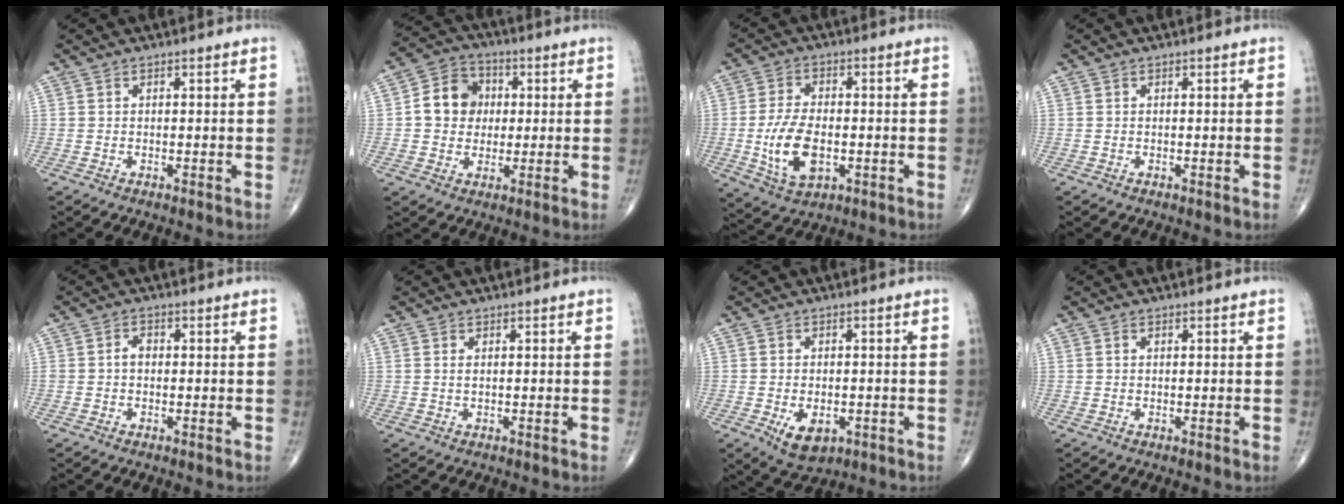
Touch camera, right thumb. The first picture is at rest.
{"total": 9.4, "force": [0.8, 8.1, 4.8], "torque": [-0.053, 0.014, 0.003]}
{"total": 10.9, "force": [-2.0, 6.1, 8.8], "torque": [-0.163, 0.001, -0.028]}
{"total": 0.0}
{"total": 1.9, "force": [-0.1, 1.4, 1.4], "torque": [-0.018, 0.008, -0.005]}
{"total": 0.6, "force": [0.2, 0.2, 0.5], "torque": [-0.013, 0.001, 0.006]}
{"total": 6.3, "force": [-2.2, 3.9, 4.5], "torque": [-0.060, 0.001, -0.021]}
{"total": 0.0}